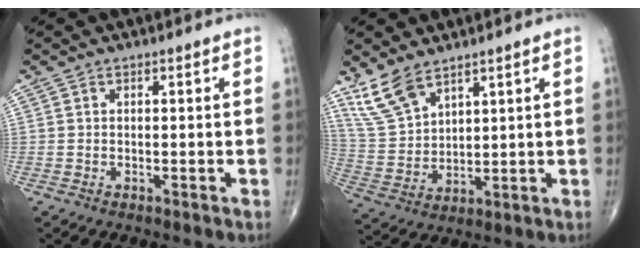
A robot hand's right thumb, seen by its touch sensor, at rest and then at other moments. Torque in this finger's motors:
{"motor_torque": [-0.77, 1.03, -0.18, 0.25, 0.07]}